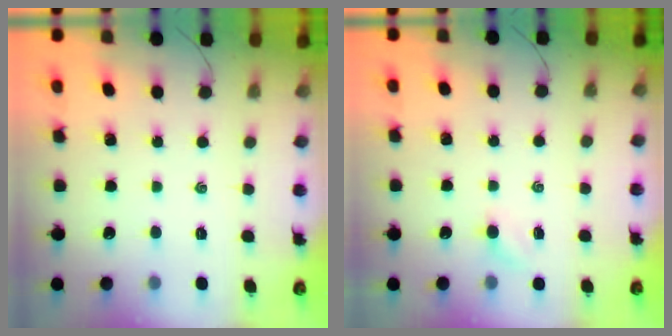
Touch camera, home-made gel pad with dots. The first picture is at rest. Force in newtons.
{"total": 2.5, "press": 2.4, "slide": 0.8}